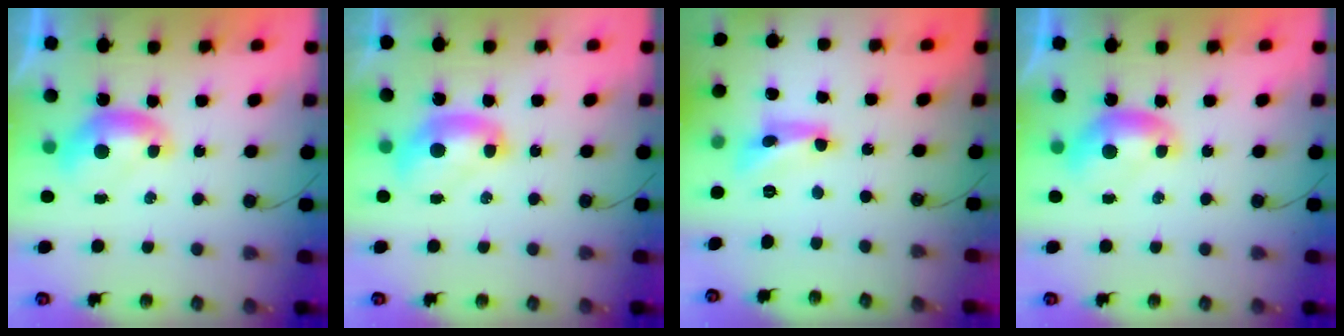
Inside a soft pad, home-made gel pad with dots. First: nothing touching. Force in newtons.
{"total": 2.1, "press": 2.1, "slide": 0.2}
{"total": 5.8, "press": 5.8, "slide": 0.4}
{"total": 0.0}